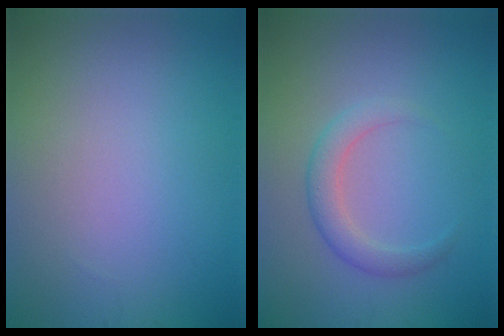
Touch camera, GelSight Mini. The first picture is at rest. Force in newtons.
{"total": 2.5, "press": 2.5, "slide": 0.2}